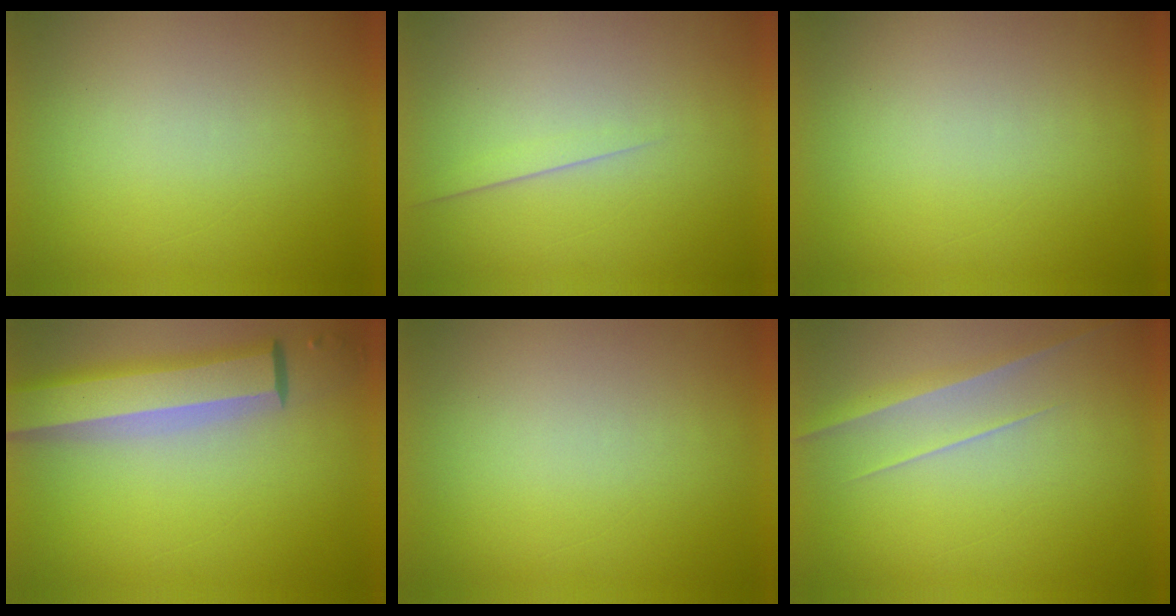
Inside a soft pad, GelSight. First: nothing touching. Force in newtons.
{"total": 1.4}
{"total": 0.0}
{"total": 7.4}
{"total": 1.2}
{"total": 2.9}